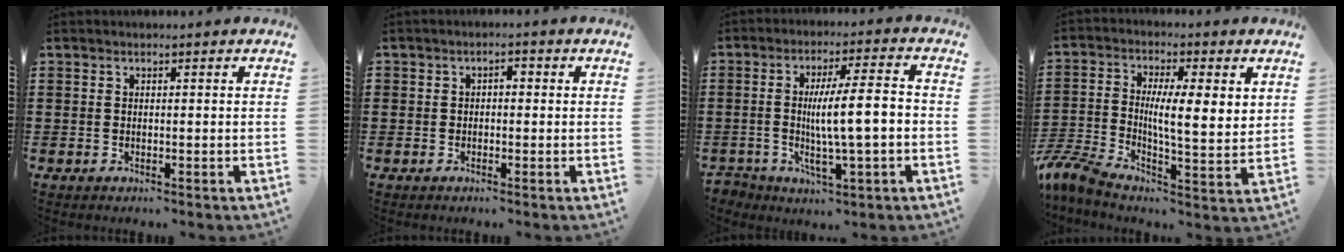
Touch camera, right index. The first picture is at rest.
{"total": 1.2, "force": [-0.6, 0.7, 0.7], "torque": [-0.015, 0.002, -0.014]}
{"total": 9.3, "force": [-1.6, 2.5, 8.9], "torque": [-0.152, 0.008, -0.027]}
{"total": 7.9, "force": [1.1, 2.7, 7.4], "torque": [-0.153, -0.011, 0.014]}